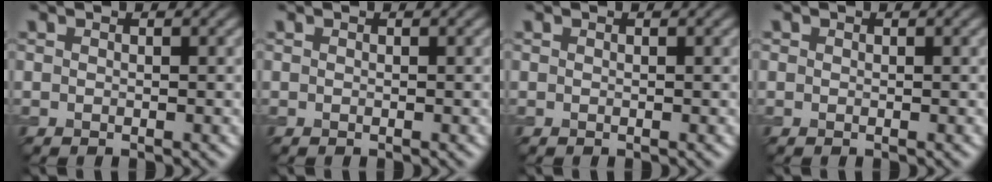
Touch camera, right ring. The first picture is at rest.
{"total": 0.0}
{"total": 0.0}
{"total": 0.0}